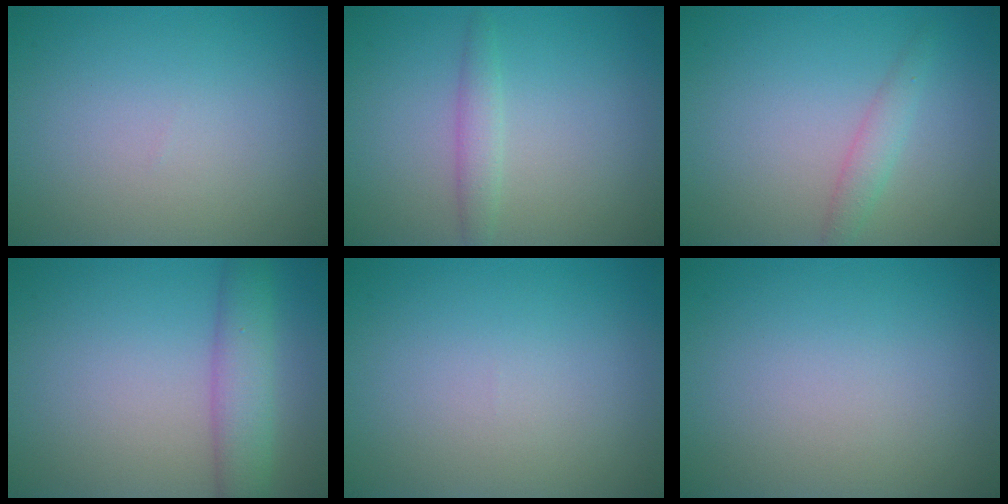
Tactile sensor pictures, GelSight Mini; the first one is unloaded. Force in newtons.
{"total": 1.7, "press": 1.7, "slide": 0.1}
{"total": 1.6, "press": 1.6, "slide": 0.0}
{"total": 4.0, "press": 4.0, "slide": 0.1}
{"total": 0.0}
{"total": 0.0}